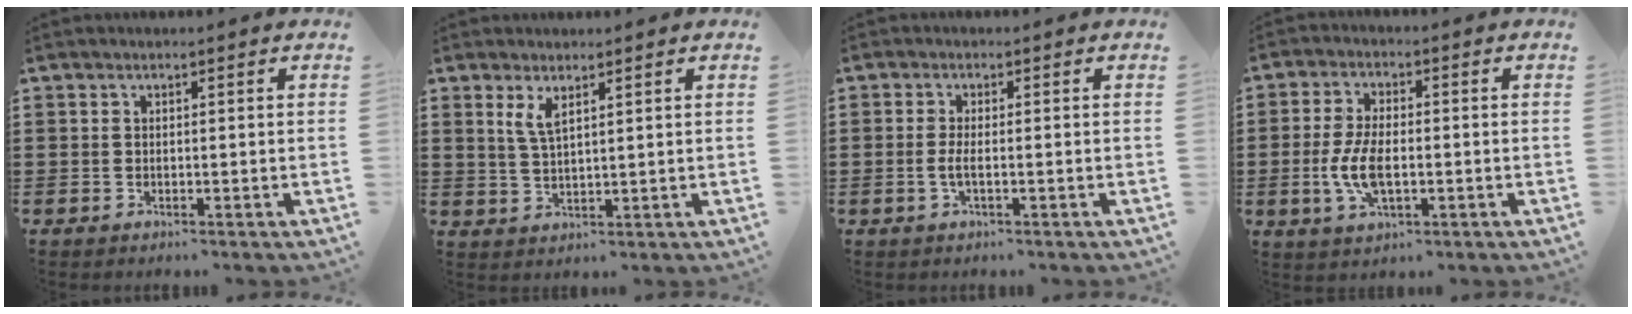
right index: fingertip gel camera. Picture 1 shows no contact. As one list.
[{"total": 3.3, "force": [1.8, 1.0, 2.5], "torque": [-0.055, 0.004, 0.033]}, {"total": 2.2, "force": [-0.5, 0.3, 2.1], "torque": [-0.053, -0.007, -0.015]}, {"total": 6.9, "force": [-1.1, 3.2, 6.0], "torque": [-0.138, -0.004, -0.025]}]